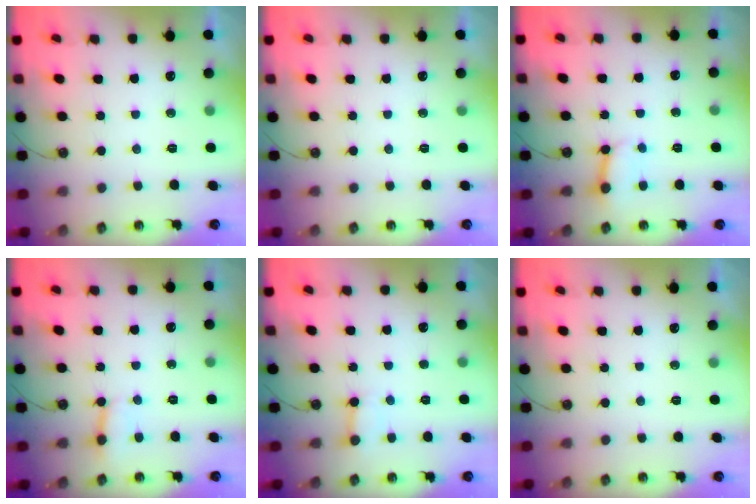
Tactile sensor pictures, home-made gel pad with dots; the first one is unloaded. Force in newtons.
{"total": 0.0}
{"total": 4.7, "press": 4.7, "slide": 0.6}
{"total": 3.7, "press": 3.6, "slide": 0.4}
{"total": 2.7, "press": 2.7, "slide": 0.5}
{"total": 0.0}